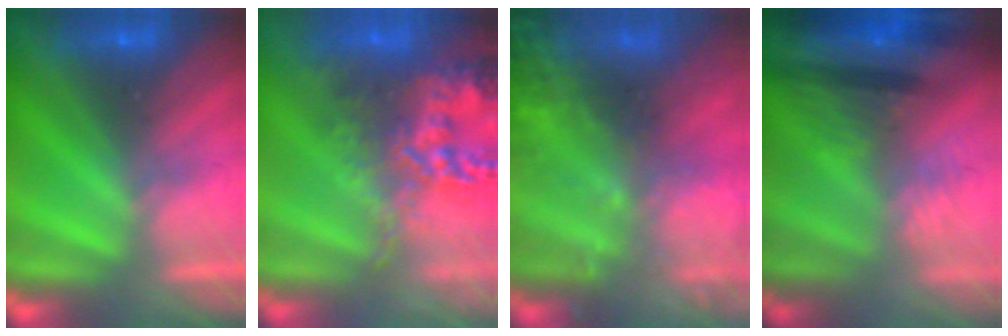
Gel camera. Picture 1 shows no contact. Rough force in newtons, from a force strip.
{"total": 8.6}
{"total": 9.0}
{"total": 9.2}